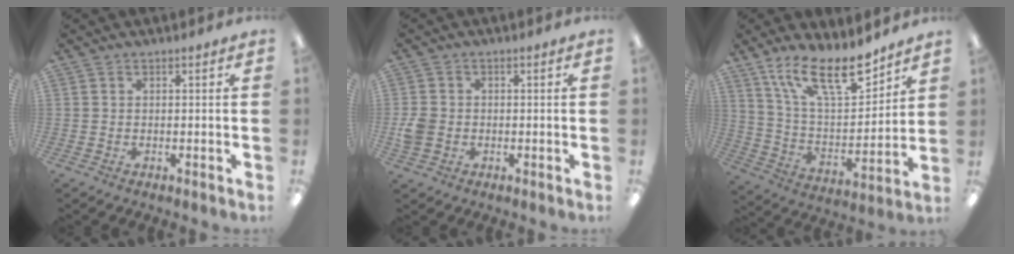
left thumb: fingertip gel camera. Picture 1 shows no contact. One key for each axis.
{"total": 4.1, "fx": -0.6, "fy": 3.5, "fz": 2.0, "tx": -0.033, "ty": 0.003, "tz": -0.012}
{"total": 18.6, "fx": 12.9, "fy": 6.7, "fz": 11.7, "tx": -0.203, "ty": -0.071, "tz": 0.222}